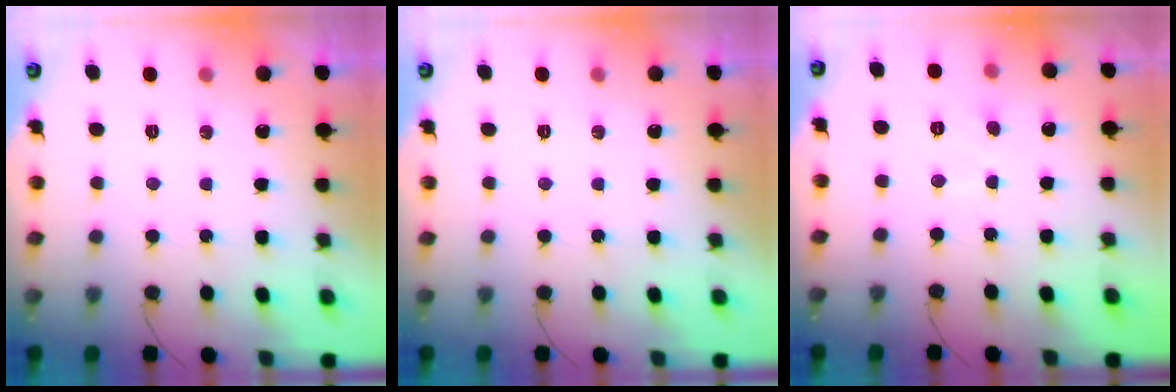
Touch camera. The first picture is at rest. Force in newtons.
{"total": 0.0}
{"total": 0.9, "press": 0.9, "slide": 0.1}